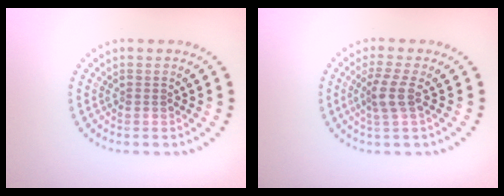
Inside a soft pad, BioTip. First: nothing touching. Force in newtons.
{"total": 2.5, "press": 2.0, "slide": 1.6}